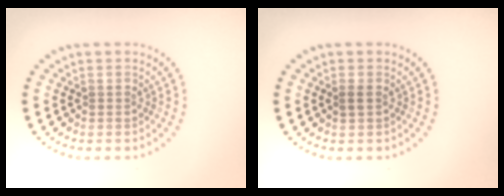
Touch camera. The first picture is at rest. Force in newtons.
{"total": 0.8, "press": 0.8, "slide": 0.1}